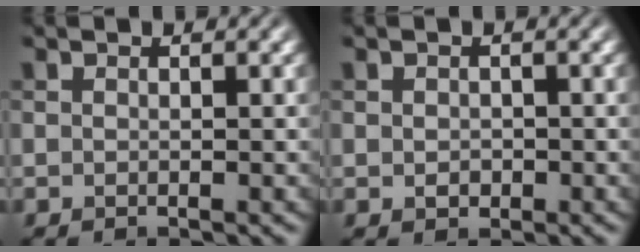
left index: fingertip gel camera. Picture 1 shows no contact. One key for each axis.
{"total": 1.0, "fx": -0.1, "fy": 0.8, "fz": 0.6, "tx": -0.009, "ty": -0.004, "tz": -0.002}